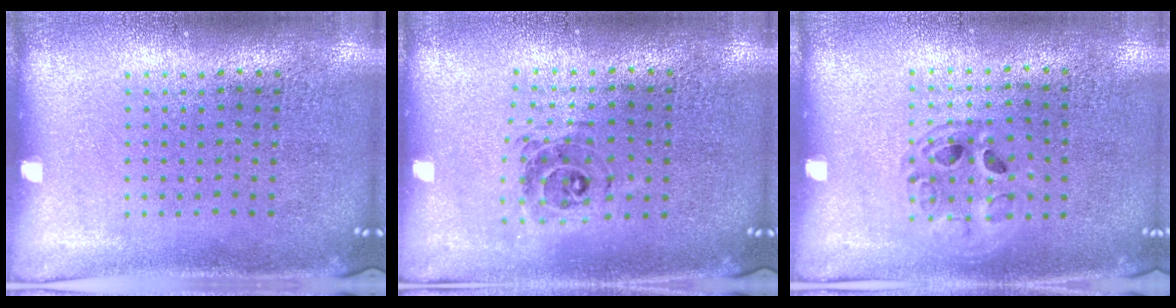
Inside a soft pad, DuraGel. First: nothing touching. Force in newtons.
{"total": 0.8, "press": 0.8, "slide": 0.1}
{"total": 1.3, "press": 1.2, "slide": 0.2}